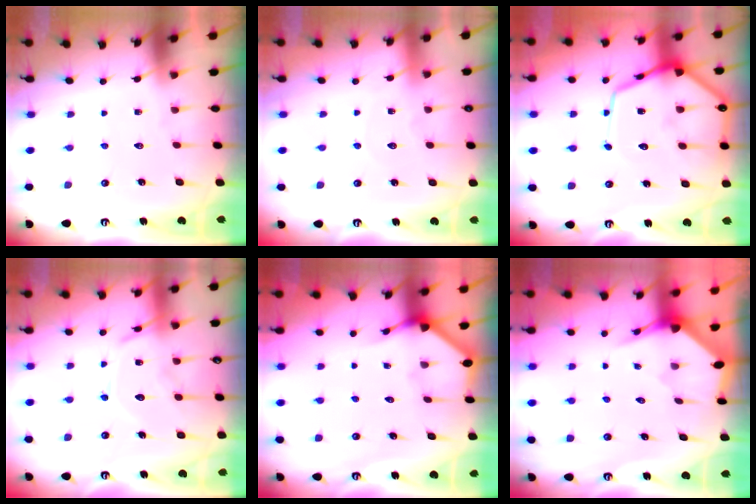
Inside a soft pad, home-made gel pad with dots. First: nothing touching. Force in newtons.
{"total": 3.5, "press": 3.5, "slide": 0.5}
{"total": 15.1, "press": 15.0, "slide": 1.5}
{"total": 13.4, "press": 13.3, "slide": 1.3}
{"total": 2.5, "press": 2.5, "slide": 0.2}
{"total": 2.8, "press": 2.8, "slide": 0.3}